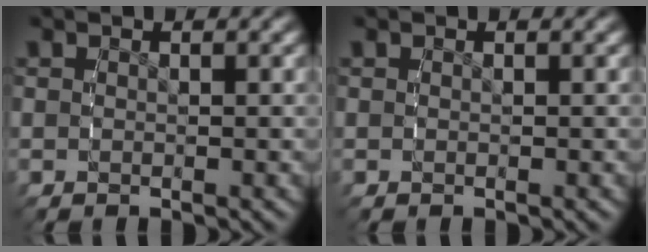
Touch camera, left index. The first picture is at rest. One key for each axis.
{"total": 0.0}